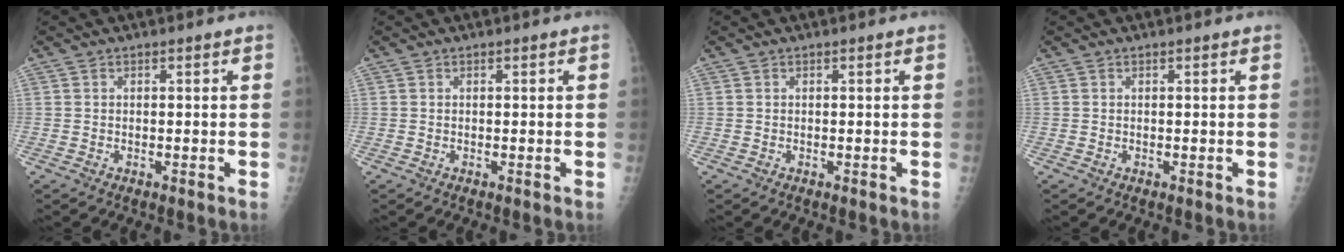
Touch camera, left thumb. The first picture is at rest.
{"total": 0.0}
{"total": 0.0}
{"total": 0.0}